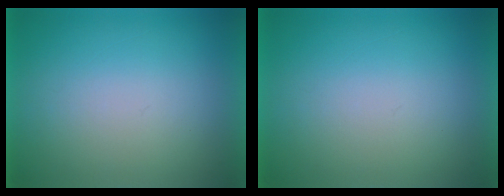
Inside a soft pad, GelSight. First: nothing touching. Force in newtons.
{"total": 0.0}